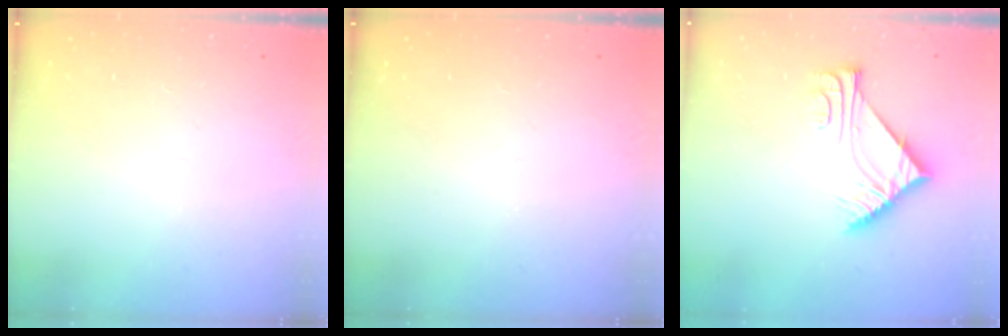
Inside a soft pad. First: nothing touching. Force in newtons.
{"total": 0.0}
{"total": 6.9, "press": 6.8, "slide": 0.8}